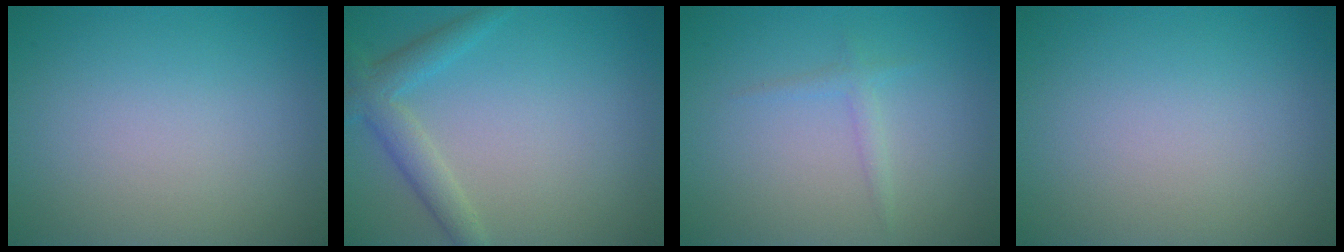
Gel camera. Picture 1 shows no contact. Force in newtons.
{"total": 3.0, "press": 3.0, "slide": 0.1}
{"total": 1.1, "press": 1.1, "slide": 0.1}
{"total": 0.0}